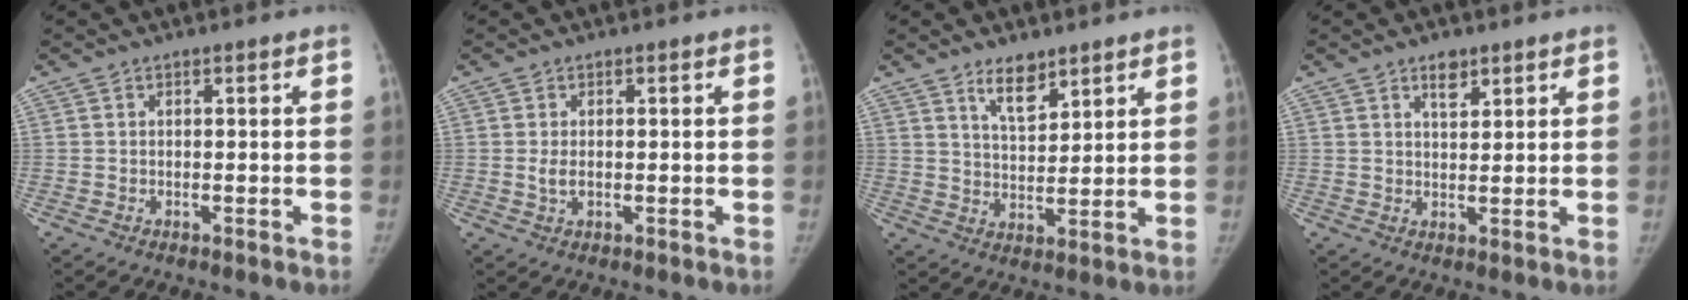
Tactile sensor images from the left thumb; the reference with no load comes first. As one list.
[{"total": 2.1, "force": [0.1, 1.3, 1.7], "torque": [-0.035, -0.005, 0.004]}, {"total": 6.6, "force": [4.7, 2.9, 3.7], "torque": [-0.042, -0.039, 0.085]}, {"total": 3.7, "force": [2.5, 1.8, 2.0], "torque": [-0.019, -0.016, 0.042]}]